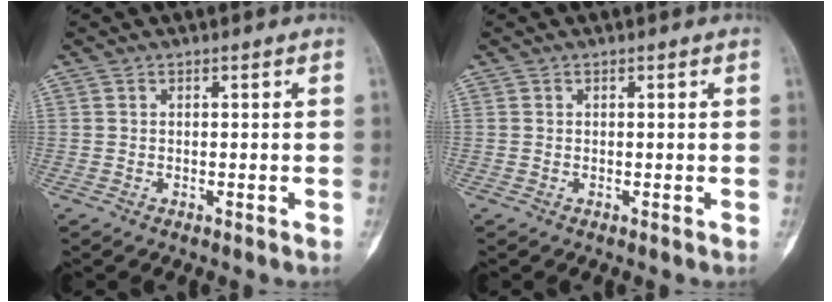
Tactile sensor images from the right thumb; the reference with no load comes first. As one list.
[{"total": 0.0}]